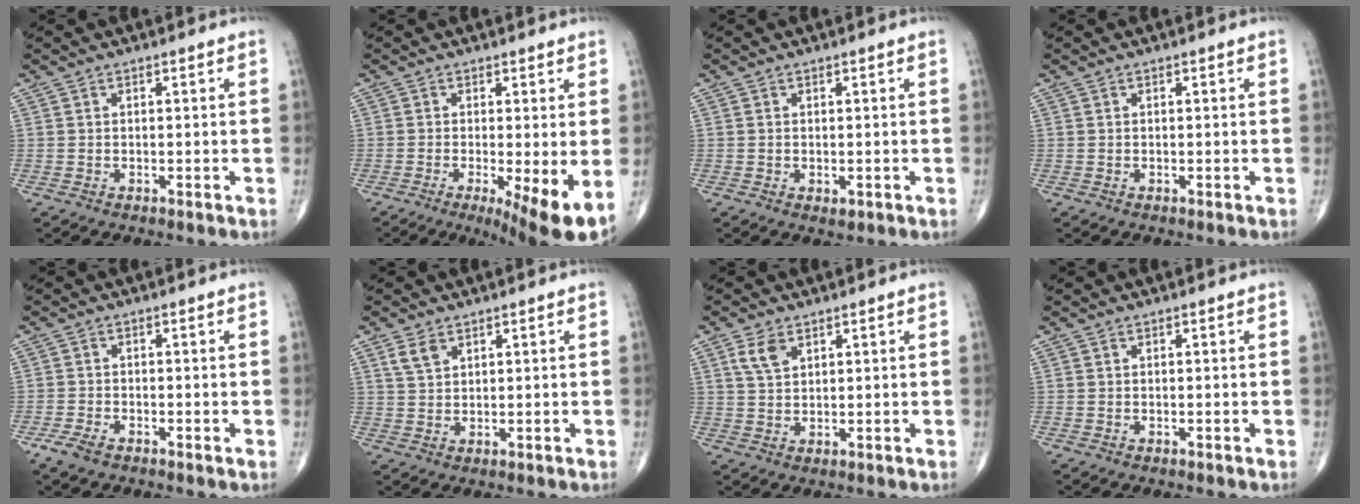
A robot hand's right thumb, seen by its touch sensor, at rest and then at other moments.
{"total": 9.5, "force": [-2.7, 1.9, 9.0], "torque": [-0.134, -0.022, -0.041]}
{"total": 1.3, "force": [-0.3, 0.8, 0.9], "torque": [-0.011, -0.003, -0.002]}
{"total": 0.0}
{"total": 3.0, "force": [-1.9, 1.3, 2.0], "torque": [-0.046, -0.001, -0.041]}
{"total": 3.3, "force": [2.0, 2.0, 1.8], "torque": [-0.031, -0.006, 0.046]}
{"total": 4.2, "force": [2.2, 2.4, 2.6], "torque": [-0.047, -0.005, 0.047]}
{"total": 0.0}